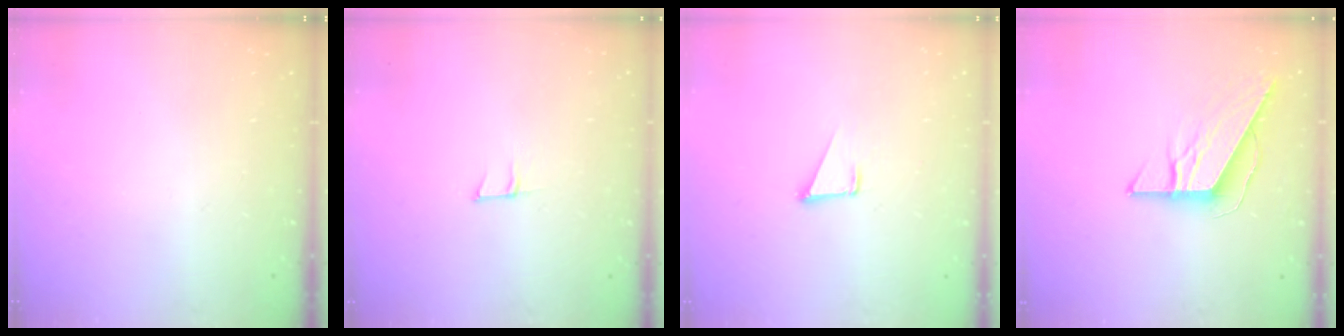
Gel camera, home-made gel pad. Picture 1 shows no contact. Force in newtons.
{"total": 5.5, "press": 5.4, "slide": 0.8}
{"total": 1.6, "press": 1.5, "slide": 0.1}
{"total": 8.3, "press": 8.3, "slide": 0.7}